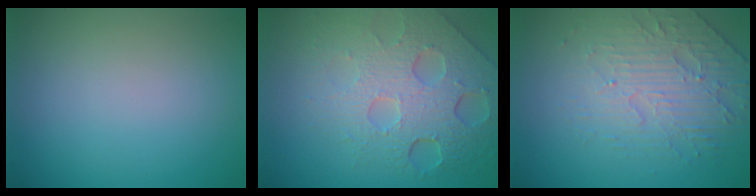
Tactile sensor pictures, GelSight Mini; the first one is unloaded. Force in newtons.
{"total": 8.1, "press": 5.4, "slide": 6.1}
{"total": 4.7, "press": 3.5, "slide": 3.1}